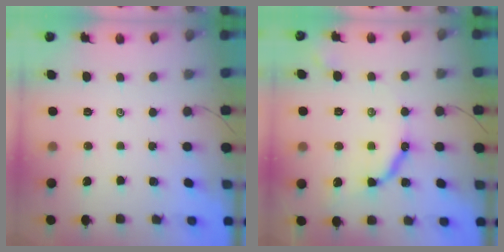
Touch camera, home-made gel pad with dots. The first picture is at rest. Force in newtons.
{"total": 8.9, "press": 8.9, "slide": 0.7}